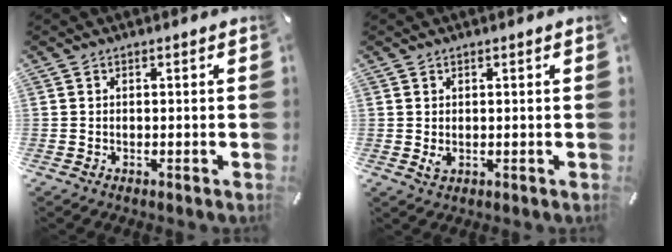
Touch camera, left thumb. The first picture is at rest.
{"total": 1.6, "force": [0.1, 0.9, 1.3], "torque": [-0.023, -0.004, -0.001]}